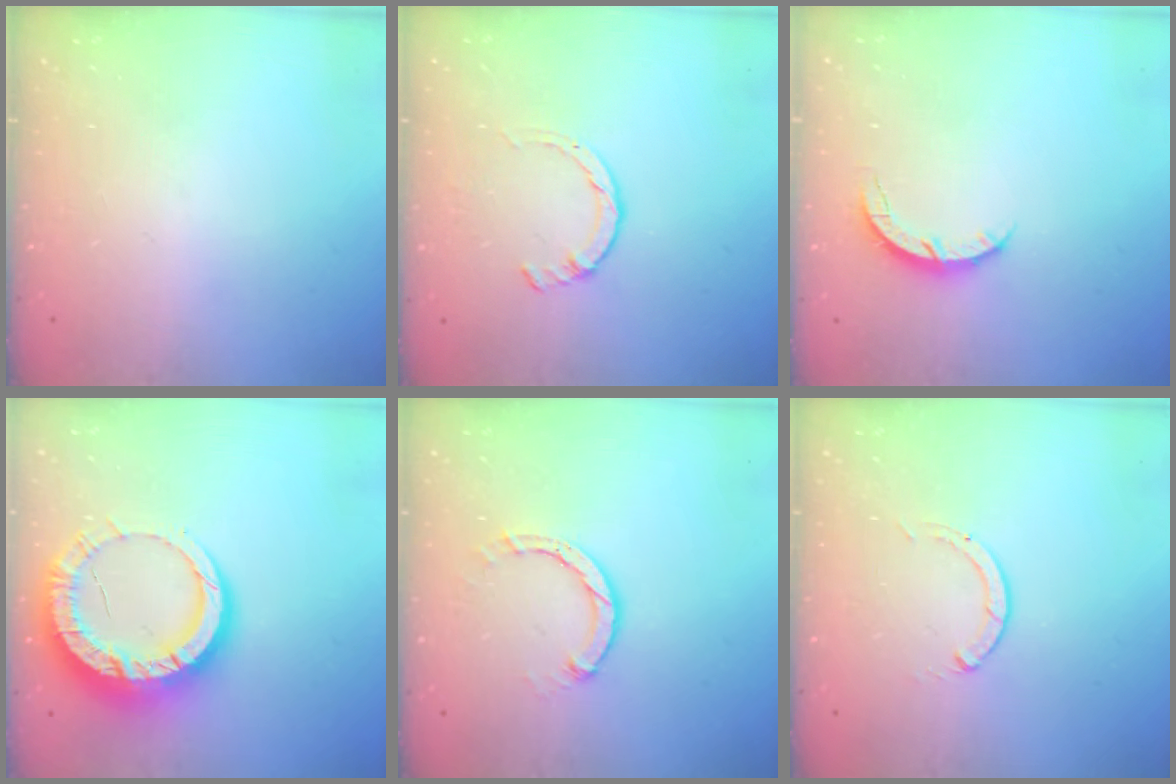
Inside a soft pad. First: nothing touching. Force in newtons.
{"total": 1.4, "press": 1.4, "slide": 0.3}
{"total": 3.9, "press": 3.8, "slide": 0.5}
{"total": 14.3, "press": 14.3, "slide": 1.4}
{"total": 3.5, "press": 3.5, "slide": 0.3}
{"total": 0.0}